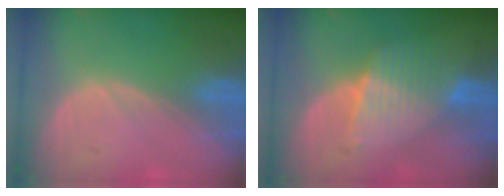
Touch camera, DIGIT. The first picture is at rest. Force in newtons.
{"total": 6.9, "press": 6.0, "slide": 3.3}